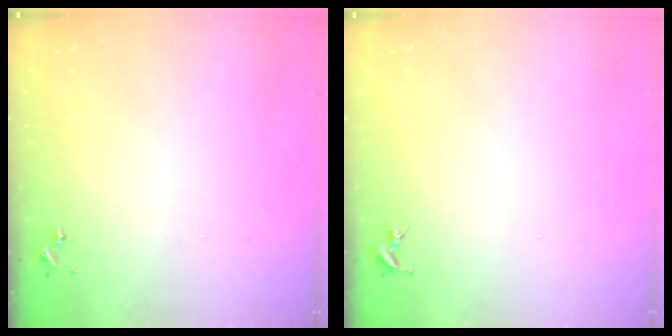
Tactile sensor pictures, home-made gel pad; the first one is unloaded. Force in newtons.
{"total": 0.0}